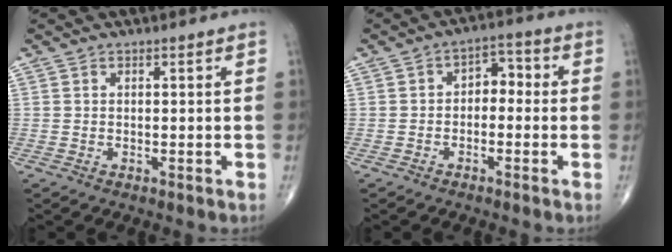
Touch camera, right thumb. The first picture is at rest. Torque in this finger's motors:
{"motor_torque": [-0.33, -0.26, 0.01, -0.01, 0.01]}